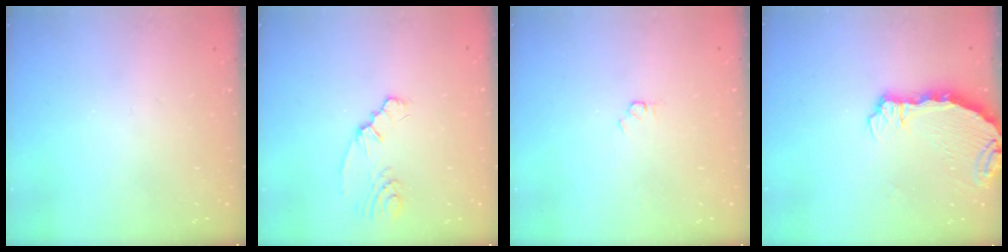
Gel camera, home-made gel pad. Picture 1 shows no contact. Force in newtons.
{"total": 2.3, "press": 2.2, "slide": 0.5}
{"total": 1.5, "press": 1.5, "slide": 0.2}
{"total": 6.7, "press": 5.9, "slide": 3.3}